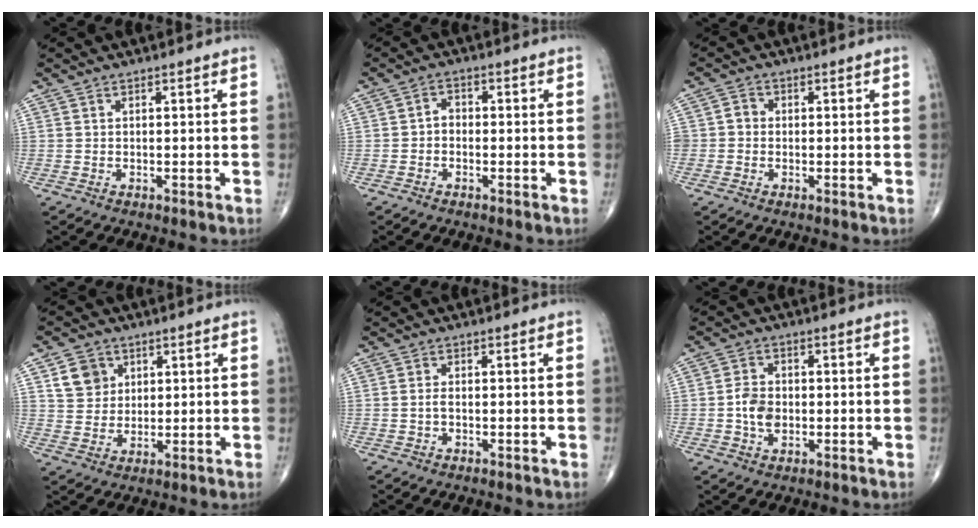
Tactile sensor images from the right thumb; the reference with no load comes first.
{"total": 2.2, "force": [-0.6, 1.7, 1.3], "torque": [-0.006, 0.010, -0.024]}
{"total": 2.4, "force": [-0.4, 2.3, 0.8], "torque": [0.004, 0.008, -0.014]}
{"total": 6.4, "force": [2.6, 5.4, 2.1], "torque": [-0.014, -0.011, 0.050]}
{"total": 1.0, "force": [-0.3, 0.6, 0.8], "torque": [-0.015, 0.002, -0.006]}
{"total": 4.9, "force": [-0.7, 3.6, 3.2], "torque": [-0.052, 0.007, -0.016]}